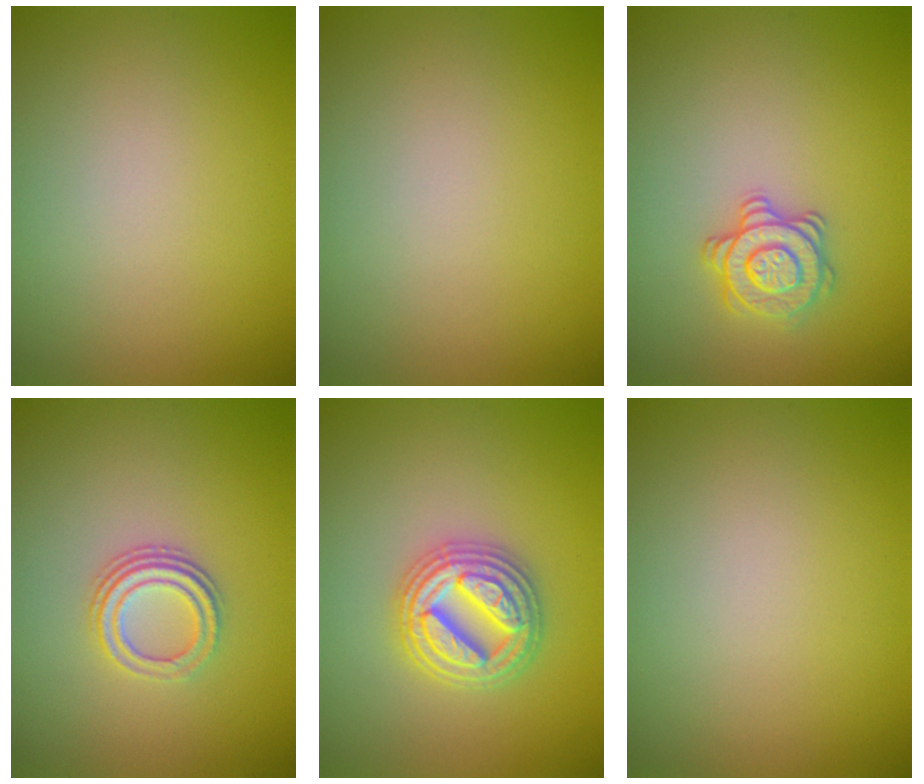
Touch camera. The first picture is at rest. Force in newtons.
{"total": 0.0}
{"total": 2.8, "press": 2.7, "slide": 0.7}
{"total": 3.0, "press": 2.2, "slide": 2.0}
{"total": 4.9, "press": 4.8, "slide": 0.8}
{"total": 0.0}